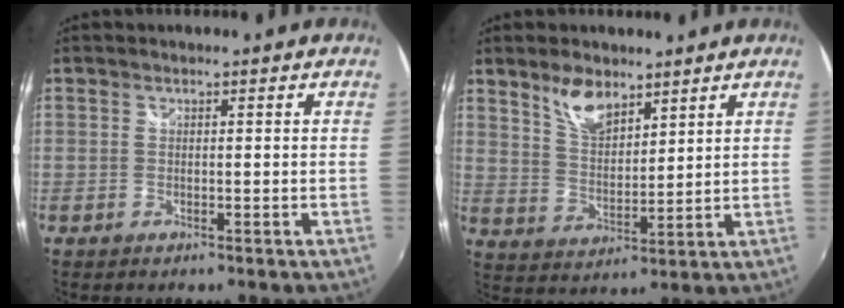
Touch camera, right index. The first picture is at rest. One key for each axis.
{"total": 7.7, "fx": 5.4, "fy": 3.4, "fz": 4.2, "tx": -0.071, "ty": 0.007, "tz": 0.105}